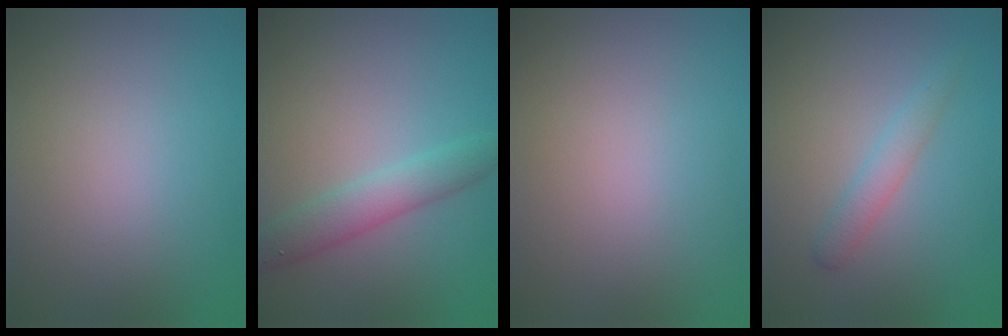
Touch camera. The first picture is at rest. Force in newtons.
{"total": 3.4, "press": 3.4, "slide": 0.1}
{"total": 0.0}
{"total": 1.9, "press": 1.9, "slide": 0.1}